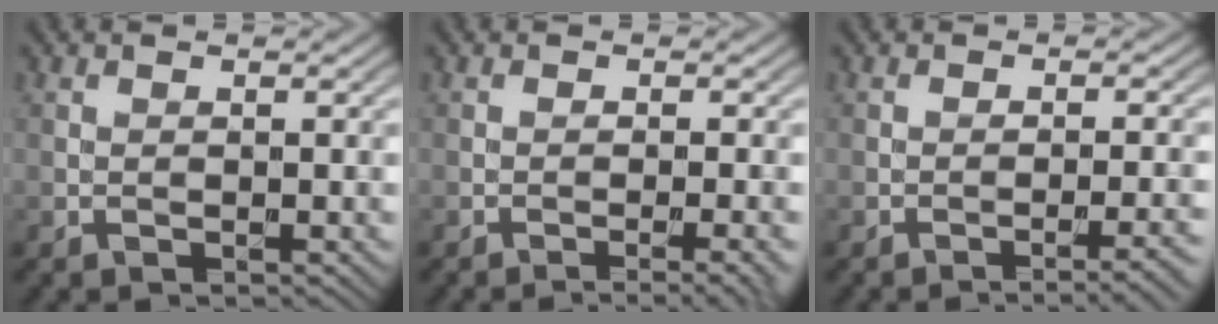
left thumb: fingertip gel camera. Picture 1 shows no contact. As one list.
[{"total": 3.3, "force": [-1.6, 0.6, 2.8], "torque": [-0.032, 0.005, -0.028]}, {"total": 3.7, "force": [-2.0, 0.7, 3.1], "torque": [-0.041, 0.010, -0.036]}]